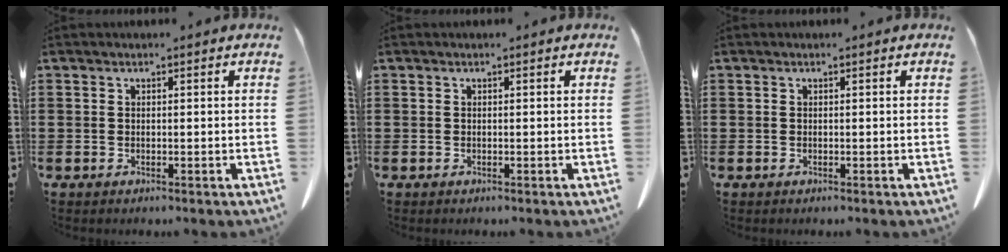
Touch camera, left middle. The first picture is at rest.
{"total": 0.0}
{"total": 0.0}